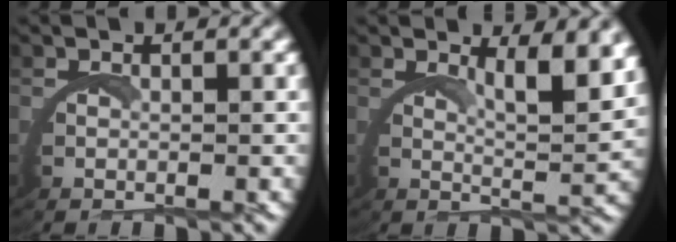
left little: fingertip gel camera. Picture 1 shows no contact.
{"total": 4.6, "force": [3.1, 0.3, 3.4], "torque": [-0.055, -0.012, 0.047]}